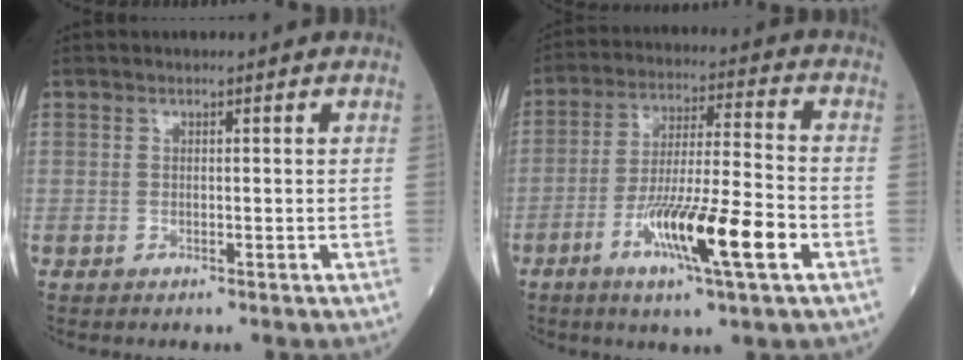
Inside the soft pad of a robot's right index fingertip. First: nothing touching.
{"total": 13.6, "force": [-5.6, 0.8, 12.4], "torque": [-0.224, -0.012, -0.099]}